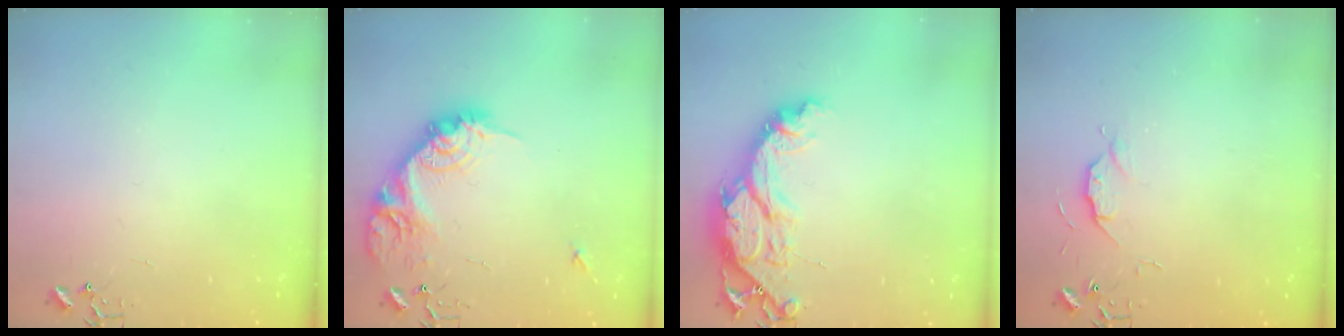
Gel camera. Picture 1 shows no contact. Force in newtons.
{"total": 18.2, "press": 18.2, "slide": 1.3}
{"total": 17.1, "press": 17.1, "slide": 0.7}
{"total": 5.0, "press": 4.9, "slide": 0.7}